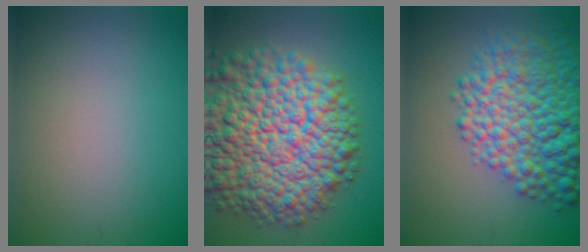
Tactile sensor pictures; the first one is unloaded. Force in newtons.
{"total": 15.7, "press": 15.6, "slide": 0.7}
{"total": 11.3, "press": 11.2, "slide": 0.4}